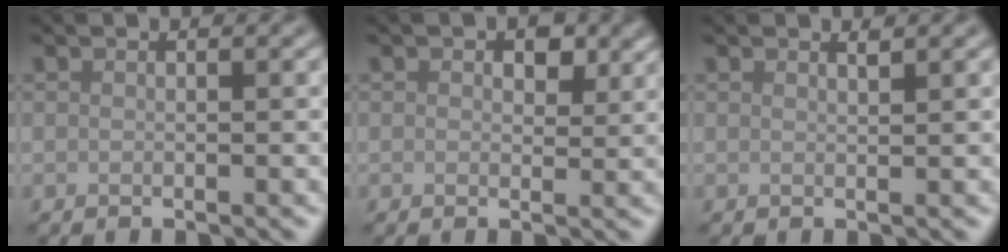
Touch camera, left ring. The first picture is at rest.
{"total": 2.3, "force": [0.9, 1.4, 1.6], "torque": [-0.022, -0.004, 0.011]}
{"total": 0.6, "force": [0.6, 0.0, 0.3], "torque": [-0.001, -0.001, 0.011]}